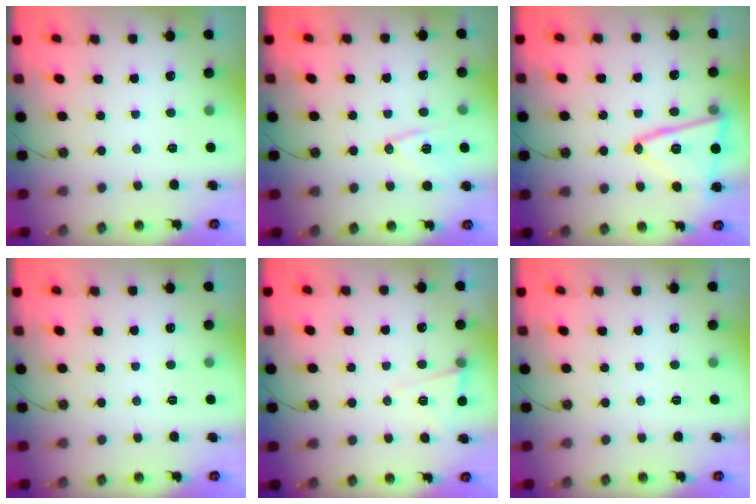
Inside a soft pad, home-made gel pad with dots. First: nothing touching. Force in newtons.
{"total": 11.7, "press": 11.6, "slide": 0.6}
{"total": 16.7, "press": 16.7, "slide": 1.1}
{"total": 0.0}
{"total": 4.6, "press": 4.5, "slide": 1.0}
{"total": 0.0}